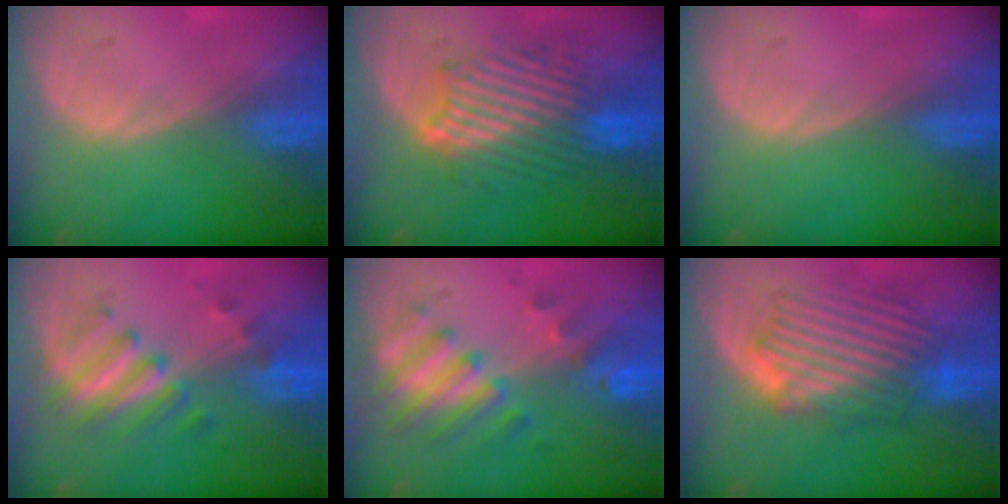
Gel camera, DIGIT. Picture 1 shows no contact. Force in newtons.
{"total": 9.3, "press": 9.3, "slide": 0.5}
{"total": 0.0}
{"total": 5.8, "press": 5.7, "slide": 0.9}
{"total": 7.6, "press": 7.0, "slide": 3.0}
{"total": 8.8, "press": 8.3, "slide": 2.8}